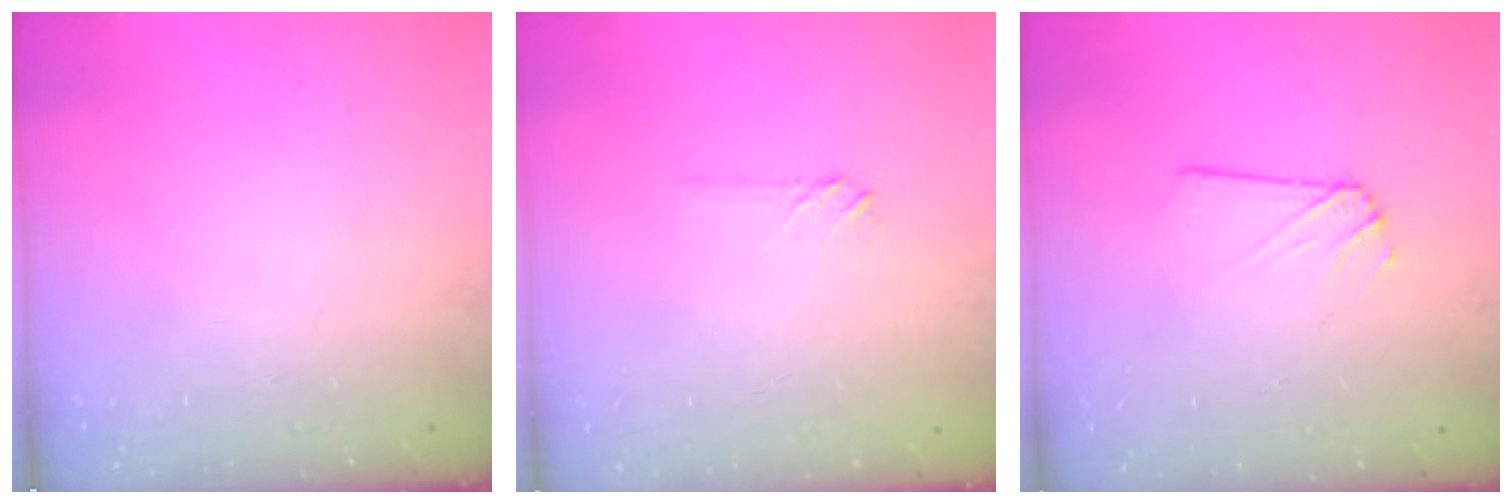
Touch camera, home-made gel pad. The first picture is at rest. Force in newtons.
{"total": 2.0, "press": 2.0, "slide": 0.3}
{"total": 2.2, "press": 2.2, "slide": 0.1}